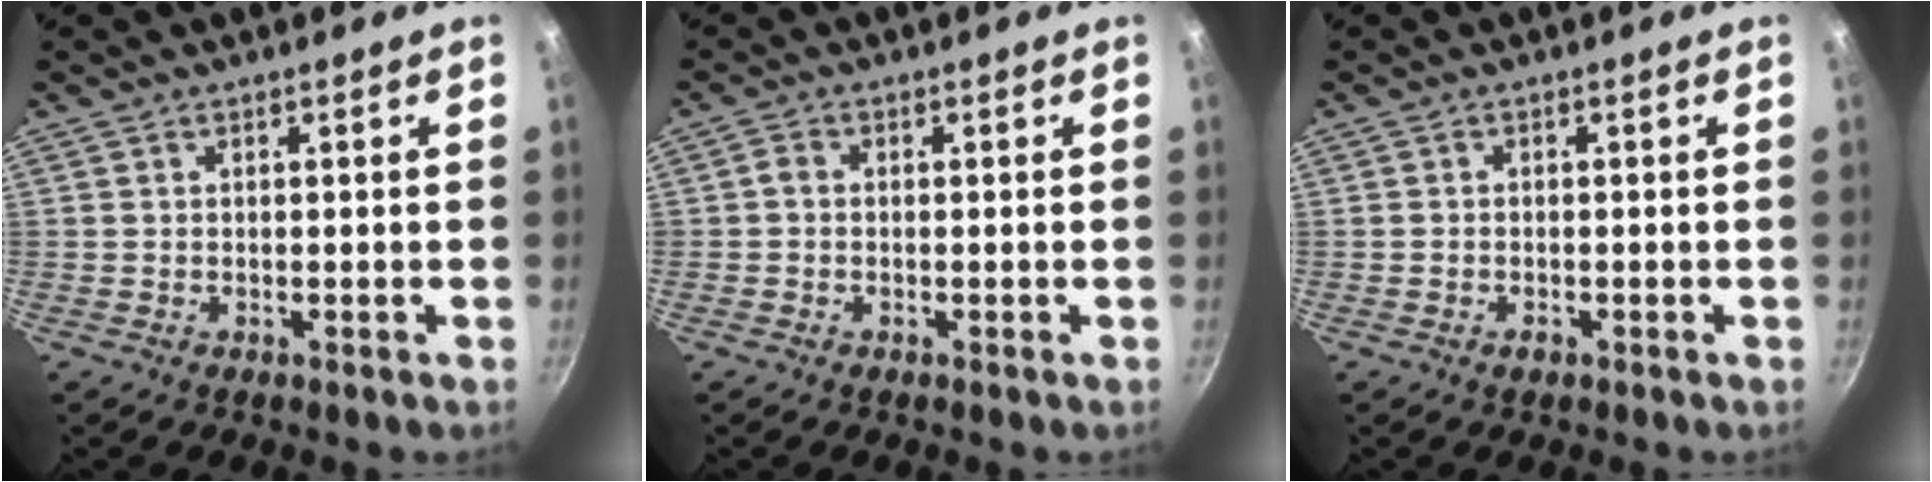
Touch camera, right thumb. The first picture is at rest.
{"total": 1.3, "force": [-0.2, 1.1, 0.7], "torque": [-0.016, 0.008, -0.007]}
{"total": 1.2, "force": [-0.7, 0.7, 0.7], "torque": [-0.014, 0.004, -0.013]}